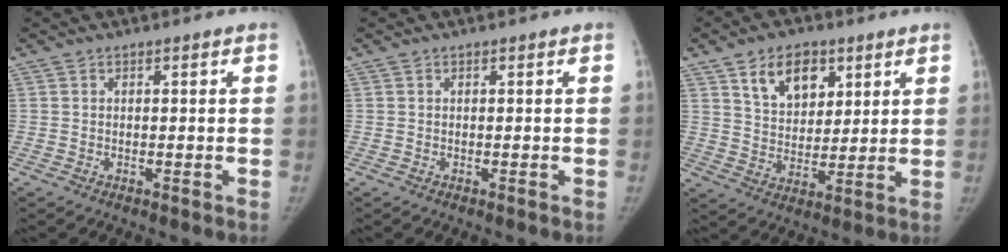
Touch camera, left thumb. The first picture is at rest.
{"total": 0.0}
{"total": 11.0, "force": [5.7, 7.0, 6.2], "torque": [-0.066, -0.031, 0.101]}